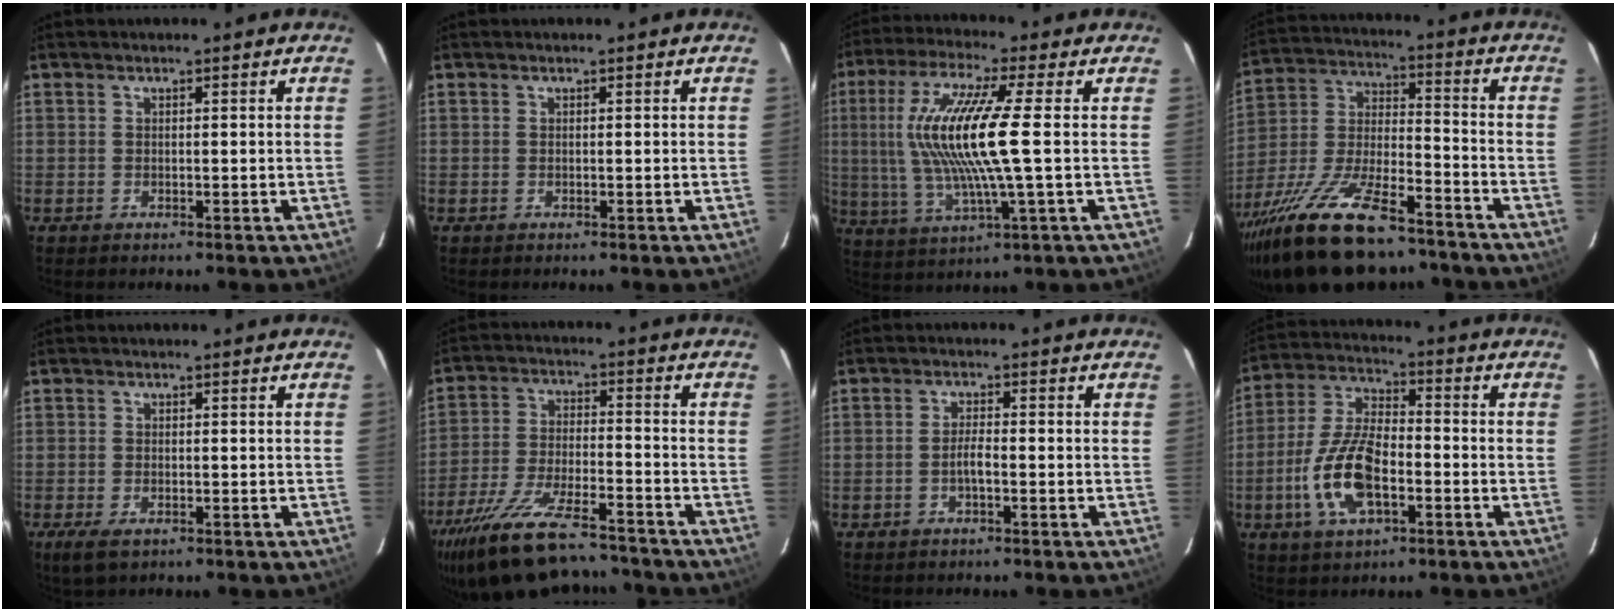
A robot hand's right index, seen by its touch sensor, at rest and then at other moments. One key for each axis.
{"total": 0.0}
{"total": 15.5, "fx": 1.1, "fy": 1.3, "fz": 15.4, "tx": -0.302, "ty": -0.002, "tz": 0.024}
{"total": 24.8, "fx": -18.1, "fy": 8.0, "fz": 14.9, "tx": -0.296, "ty": -0.030, "tz": -0.301}
{"total": 3.6, "fx": -1.9, "fy": 1.9, "fz": 2.5, "tx": -0.052, "ty": -0.012, "tz": -0.031}
{"total": 22.2, "fx": -18.5, "fy": 5.8, "fz": 10.8, "tx": -0.221, "ty": -0.039, "tz": -0.294}
{"total": 2.2, "fx": -1.0, "fy": 0.4, "fz": 2.0, "tx": -0.039, "ty": 0.002, "tz": -0.019}
{"total": 13.4, "fx": -4.4, "fy": 6.1, "fz": 11.1, "tx": -0.240, "ty": 0.002, "tz": -0.083}